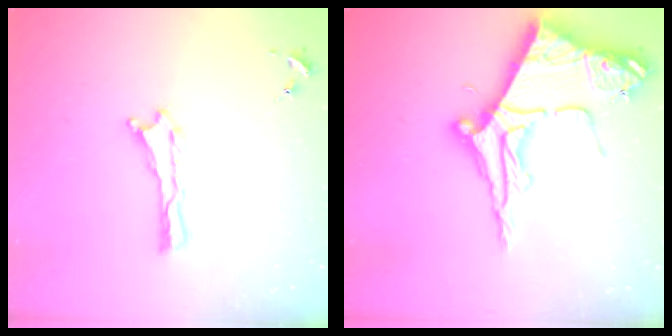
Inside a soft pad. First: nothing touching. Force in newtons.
{"total": 10.2, "press": 10.2, "slide": 1.1}